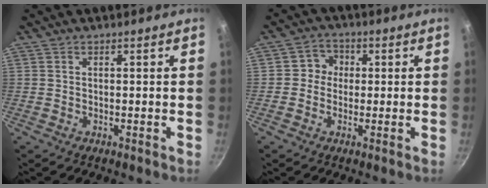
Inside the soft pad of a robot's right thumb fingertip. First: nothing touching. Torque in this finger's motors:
{"motor_torque": [-0.03, 0.16, 0.04, -0.17, 0.04]}